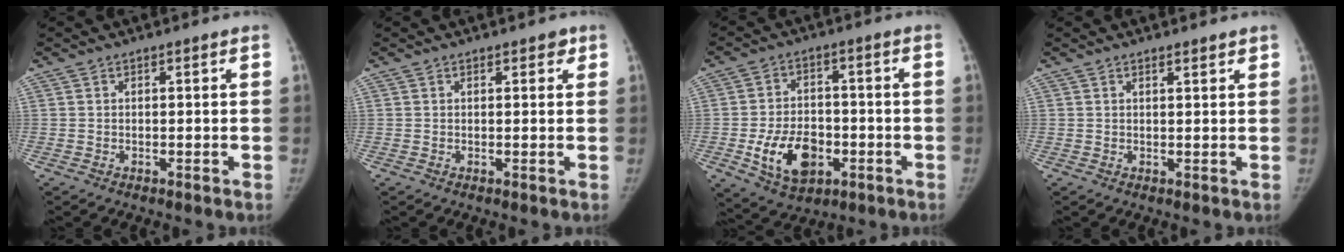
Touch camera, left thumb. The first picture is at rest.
{"total": 1.6, "force": [1.0, 0.9, 0.9], "torque": [0.004, -0.002, 0.008]}
{"total": 12.1, "force": [-3.7, 8.1, 8.1], "torque": [-0.117, 0.011, -0.053]}
{"total": 1.5, "force": [1.3, 0.4, 0.7], "torque": [-0.009, -0.008, 0.020]}